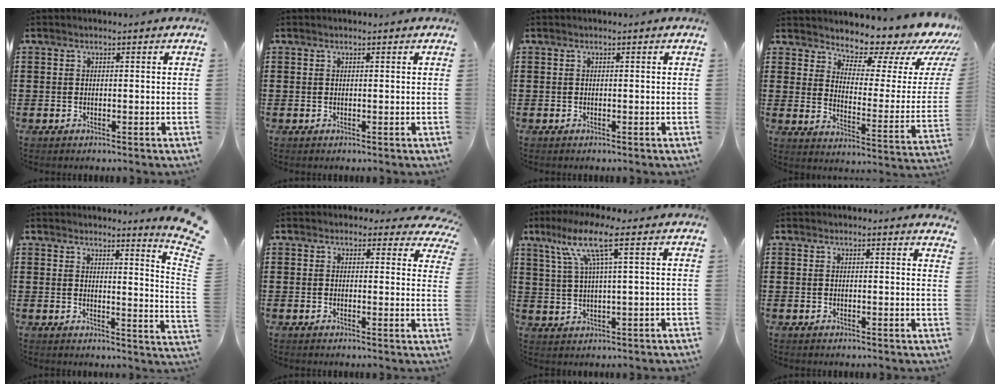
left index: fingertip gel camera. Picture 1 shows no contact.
{"total": 0.0}
{"total": 0.0}
{"total": 6.4, "force": [5.9, 2.1, 1.4], "torque": [-0.031, -0.060, 0.095]}
{"total": 4.3, "force": [3.4, -1.2, 2.4], "torque": [-0.049, -0.039, 0.050]}
{"total": 2.4, "force": [1.9, 1.3, 0.8], "torque": [-0.018, -0.001, 0.033]}
{"total": 8.8, "force": [3.9, 0.8, 7.8], "torque": [-0.167, 0.004, 0.062]}
{"total": 1.3, "force": [1.2, 0.1, 0.3], "torque": [0.000, -0.002, 0.022]}